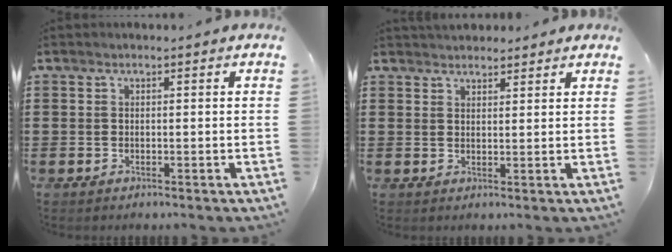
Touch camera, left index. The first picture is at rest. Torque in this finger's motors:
{"motor_torque": [2.14, 0.00, 0.93, 0.17]}